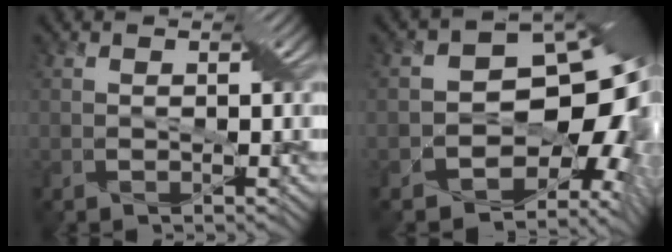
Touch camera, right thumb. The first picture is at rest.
{"total": 14.5, "force": [-1.5, 9.6, 10.7], "torque": [-0.151, -0.038, 0.011]}